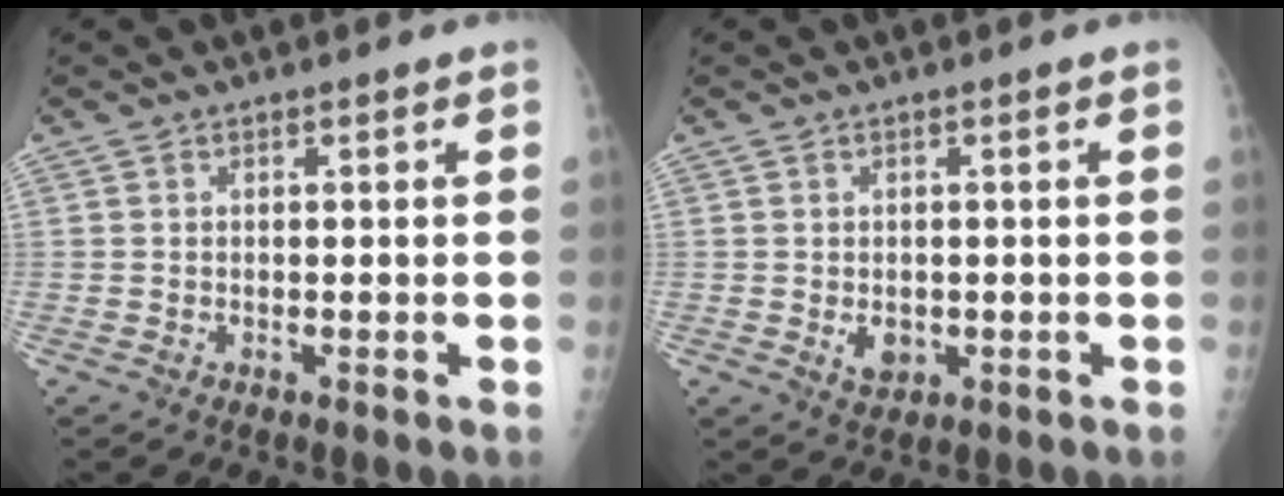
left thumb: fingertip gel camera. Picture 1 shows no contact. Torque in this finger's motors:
{"motor_torque": [0.09, 0.46, 0.48, 0.14, 0.00]}